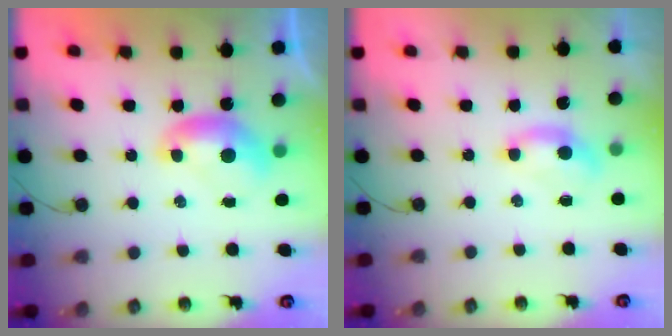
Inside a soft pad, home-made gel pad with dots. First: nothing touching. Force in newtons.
{"total": 0.7, "press": 0.5, "slide": 0.5}